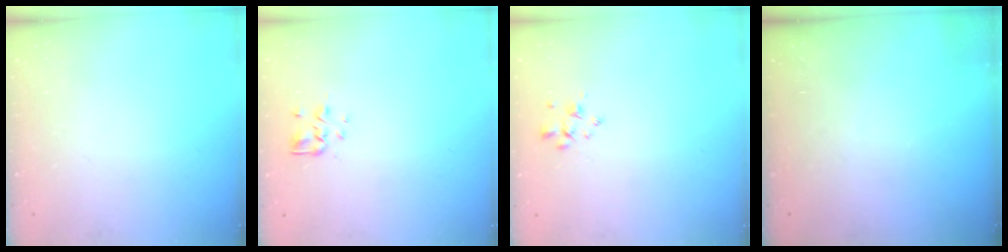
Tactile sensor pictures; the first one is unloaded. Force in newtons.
{"total": 2.5, "press": 2.3, "slide": 1.0}
{"total": 2.6, "press": 2.5, "slide": 0.7}
{"total": 0.0}